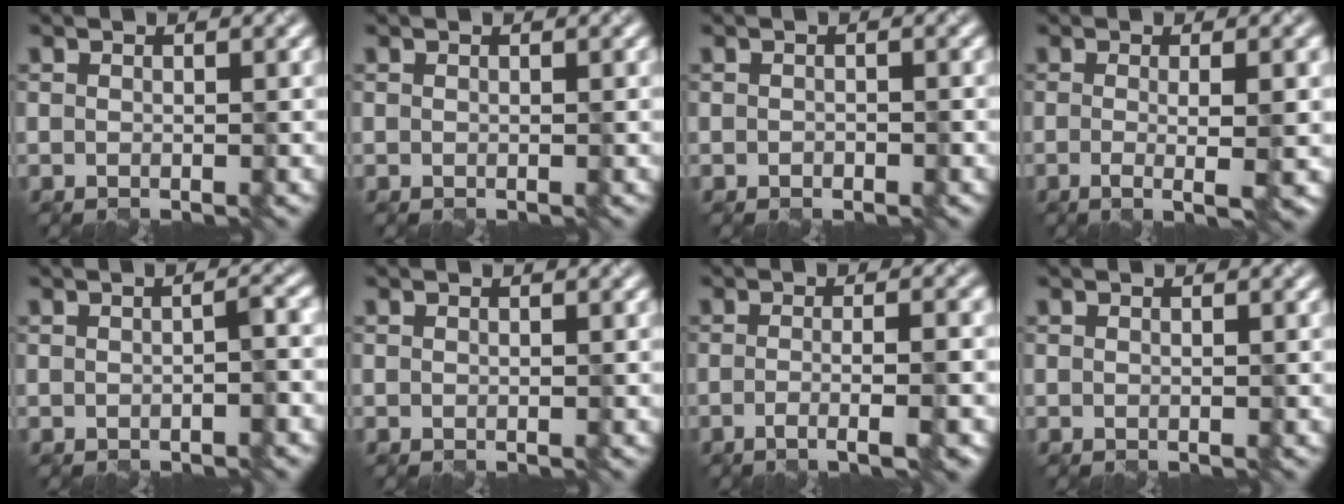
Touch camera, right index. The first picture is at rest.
{"total": 0.0}
{"total": 0.8, "force": [-0.5, 0.3, 0.5], "torque": [-0.006, 0.003, -0.007]}
{"total": 4.7, "force": [-0.4, 1.3, 4.5], "torque": [-0.061, -0.003, -0.006]}
{"total": 1.9, "force": [-0.4, 0.3, 1.8], "torque": [-0.022, 0.006, -0.006]}
{"total": 0.0}
{"total": 5.2, "force": [-1.8, 1.5, 4.6], "torque": [-0.051, -0.001, -0.027]}
{"total": 0.0}